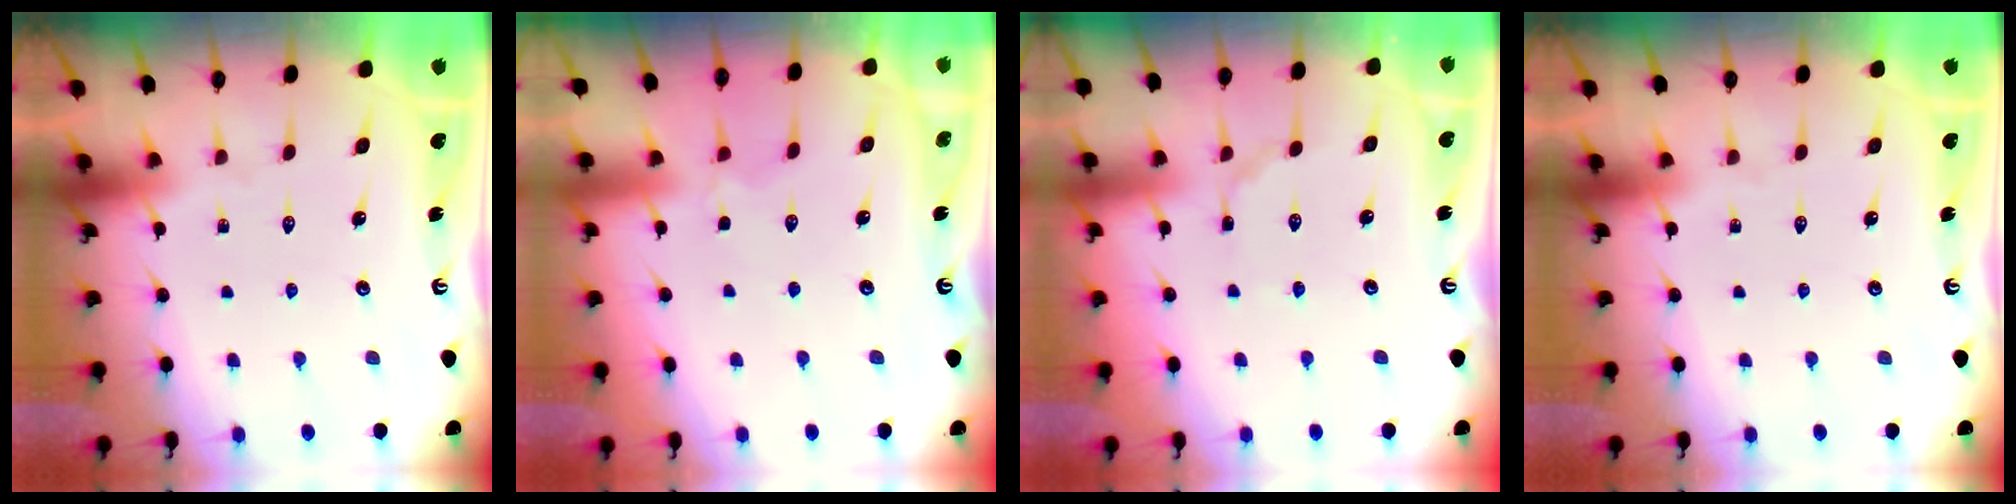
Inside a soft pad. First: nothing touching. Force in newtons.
{"total": 2.2, "press": 2.2, "slide": 0.5}
{"total": 3.2, "press": 3.2, "slide": 0.4}
{"total": 0.0}